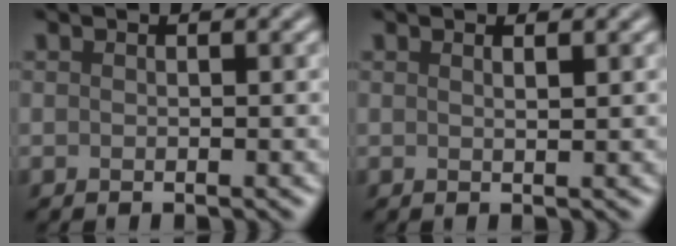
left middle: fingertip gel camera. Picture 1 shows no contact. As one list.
[{"total": 0.9, "force": [0.5, 0.3, 0.7], "torque": [-0.005, 0.001, 0.005]}]